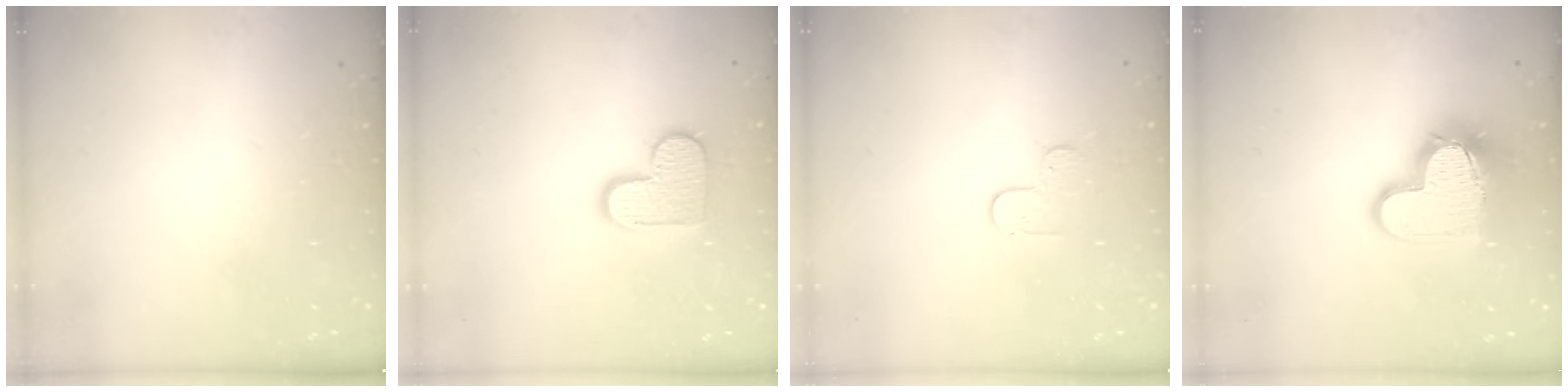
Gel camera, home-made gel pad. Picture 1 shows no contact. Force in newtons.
{"total": 11.0, "press": 11.0, "slide": 0.7}
{"total": 3.6, "press": 3.6, "slide": 0.4}
{"total": 14.7, "press": 14.6, "slide": 1.2}